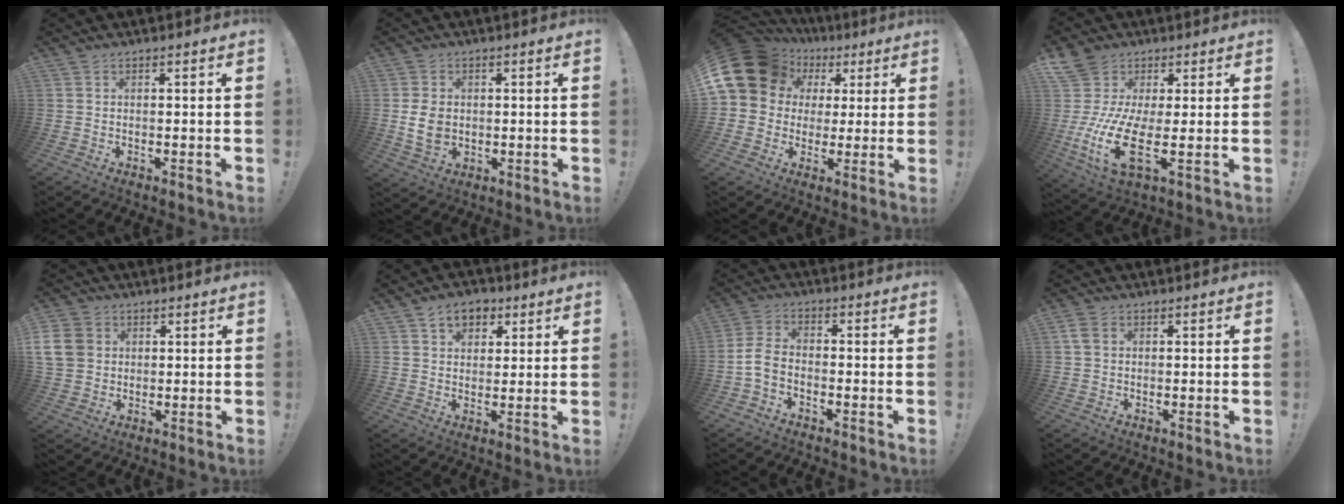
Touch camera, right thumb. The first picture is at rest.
{"total": 7.8, "force": [0.2, 6.3, 4.7], "torque": [-0.074, 0.000, 0.005]}
{"total": 16.7, "force": [5.8, 13.3, 8.2], "torque": [-0.147, -0.027, 0.123]}
{"total": 15.8, "force": [1.0, 8.4, 13.3], "torque": [-0.284, -0.034, 0.018]}
{"total": 9.7, "force": [2.1, 8.3, 4.5], "torque": [-0.095, -0.001, 0.047]}
{"total": 7.4, "force": [3.8, 5.5, 3.3], "torque": [-0.036, -0.013, 0.070]}
{"total": 5.9, "force": [-2.4, 3.8, 3.8], "torque": [-0.079, 0.010, -0.042]}
{"total": 3.7, "force": [1.2, 2.7, 2.4], "torque": [-0.039, 0.005, 0.024]}